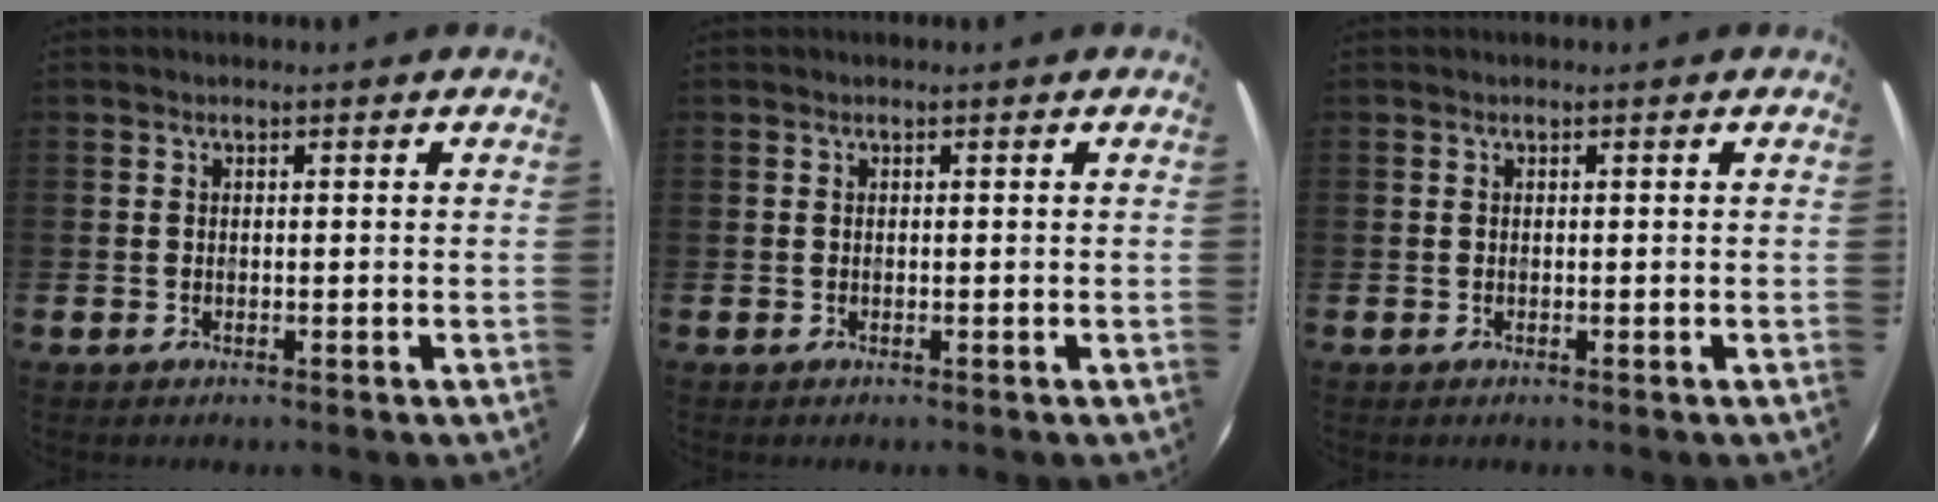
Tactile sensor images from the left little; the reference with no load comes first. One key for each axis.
{"total": 0.0}
{"total": 0.0}